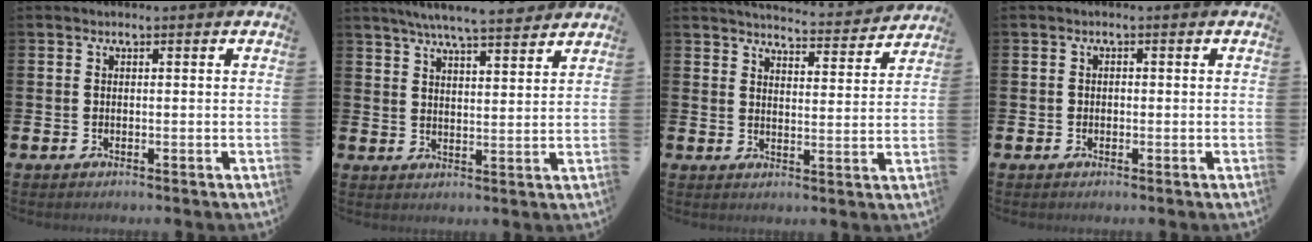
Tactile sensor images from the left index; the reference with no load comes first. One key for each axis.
{"total": 6.6, "fx": 6.2, "fy": 0.2, "fz": 2.1, "tx": -0.056, "ty": -0.027, "tz": 0.110}
{"total": 4.6, "fx": 4.6, "fy": 0.1, "fz": 0.4, "tx": -0.021, "ty": -0.037, "tz": 0.078}
{"total": 0.7, "fx": -0.2, "fy": 0.6, "fz": 0.2, "tx": -0.005, "ty": 0.005, "tz": -0.006}